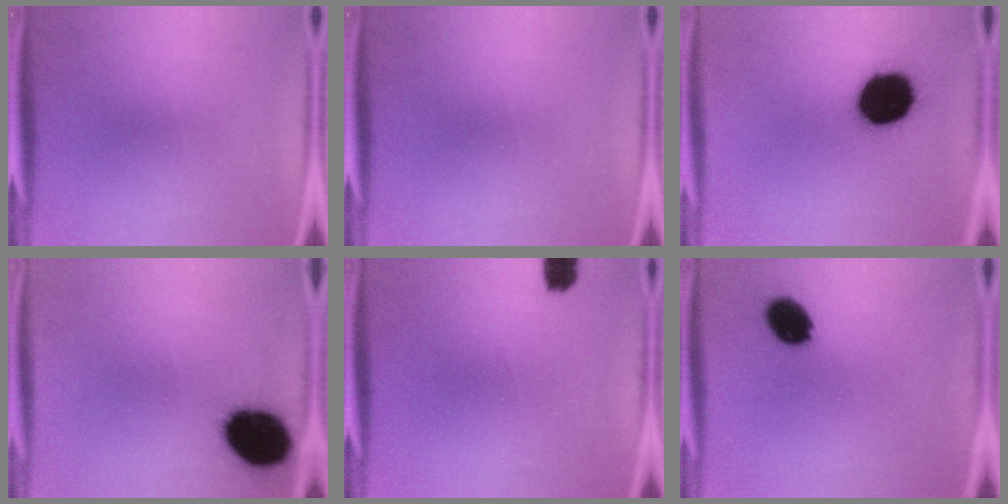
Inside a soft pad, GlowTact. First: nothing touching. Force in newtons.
{"total": 0.0}
{"total": 18.1}
{"total": 17.8}
{"total": 2.7}
{"total": 8.0}